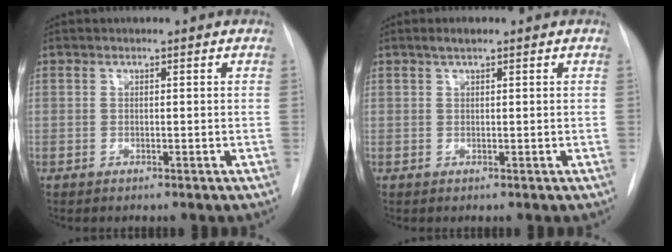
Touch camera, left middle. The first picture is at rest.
{"total": 1.2, "force": [0.9, 0.2, 0.8], "torque": [-0.019, 0.005, 0.016]}